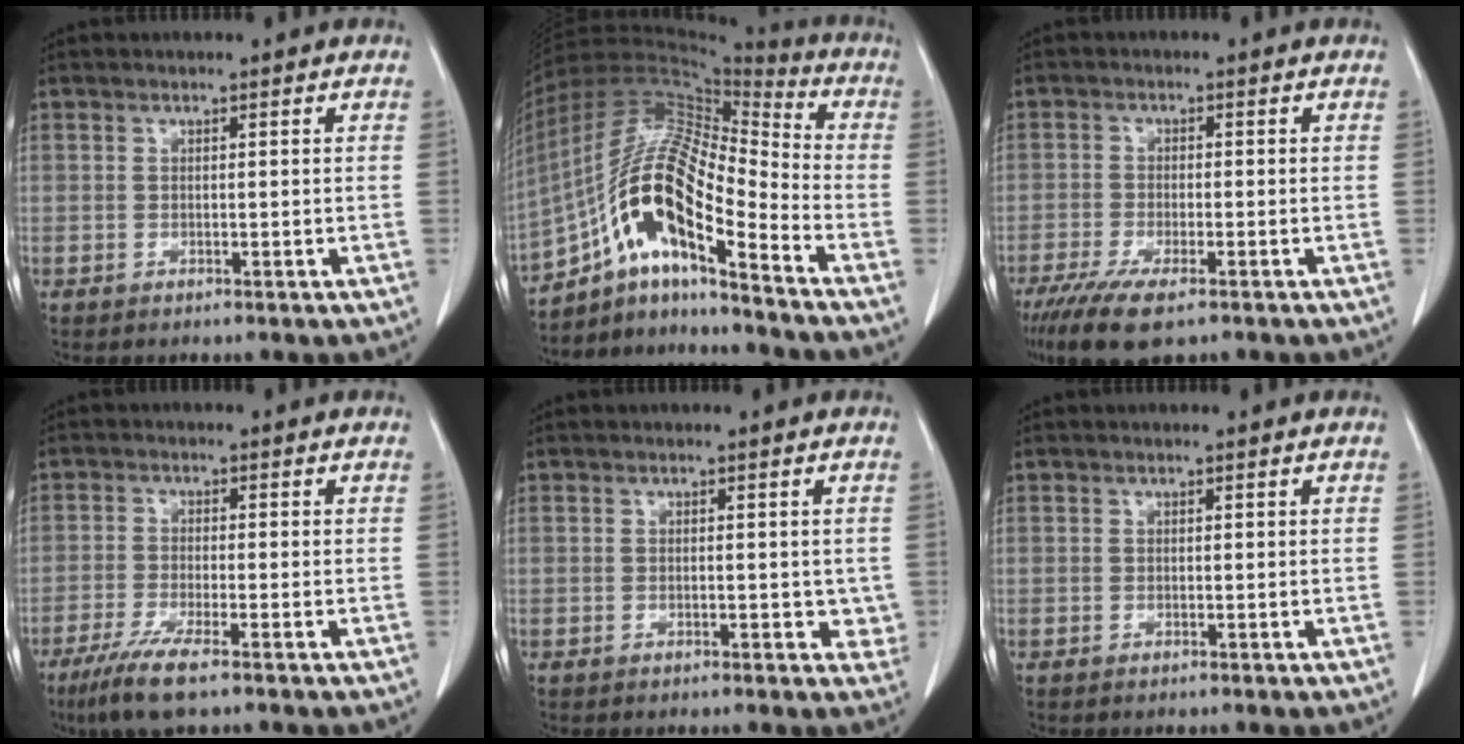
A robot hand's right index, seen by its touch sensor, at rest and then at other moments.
{"total": 18.2, "force": [-9.5, 3.8, 15.0], "torque": [-0.299, 0.021, -0.168]}
{"total": 7.9, "force": [-5.3, 2.3, 5.4], "torque": [-0.094, -0.017, -0.089]}
{"total": 6.3, "force": [-4.2, 0.4, 4.8], "torque": [-0.095, -0.018, -0.077]}
{"total": 2.7, "force": [-0.2, 1.6, 2.2], "torque": [-0.011, 0.000, -0.003]}
{"total": 0.0}